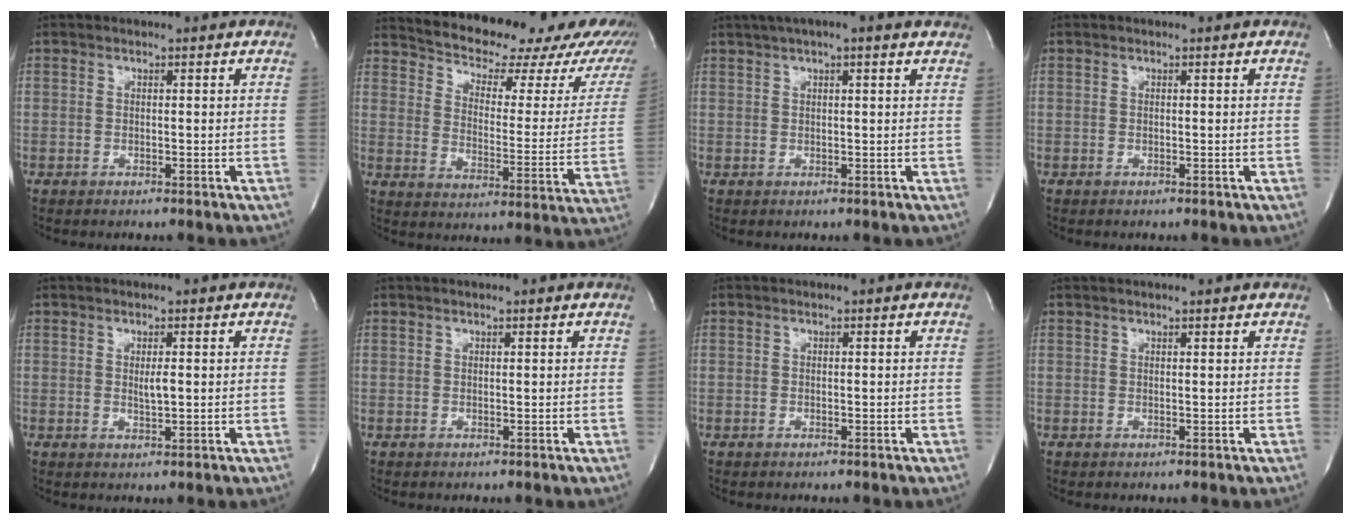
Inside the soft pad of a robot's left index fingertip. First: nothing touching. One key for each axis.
{"total": 24.8, "fx": 22.0, "fy": 7.5, "fz": 8.7, "tx": -0.130, "ty": -0.063, "tz": 0.256}
{"total": 7.8, "fx": 5.8, "fy": 1.1, "fz": 5.1, "tx": -0.082, "ty": 0.037, "tz": 0.076}
{"total": 0.0}
{"total": 1.7, "fx": 0.4, "fy": 0.2, "fz": 1.6, "tx": -0.033, "ty": -0.003, "tz": 0.007}
{"total": 1.9, "fx": 1.7, "fy": 0.1, "fz": 1.0, "tx": -0.013, "ty": 0.018, "tz": 0.021}
{"total": 0.0}
{"total": 3.3, "fx": 3.1, "fy": 0.4, "fz": 1.2, "tx": -0.018, "ty": 0.021, "tz": 0.035}